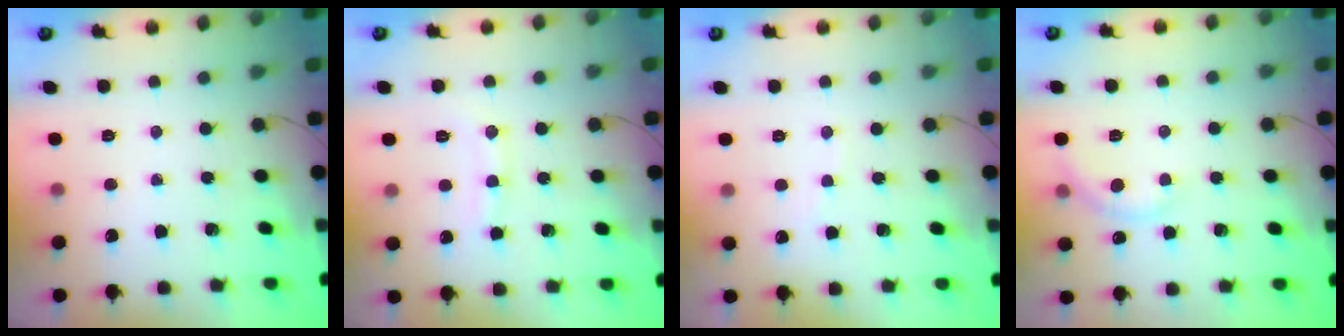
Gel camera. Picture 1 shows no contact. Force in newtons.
{"total": 7.3, "press": 7.2, "slide": 0.9}
{"total": 4.8, "press": 4.7, "slide": 0.7}
{"total": 3.0, "press": 2.9, "slide": 1.0}